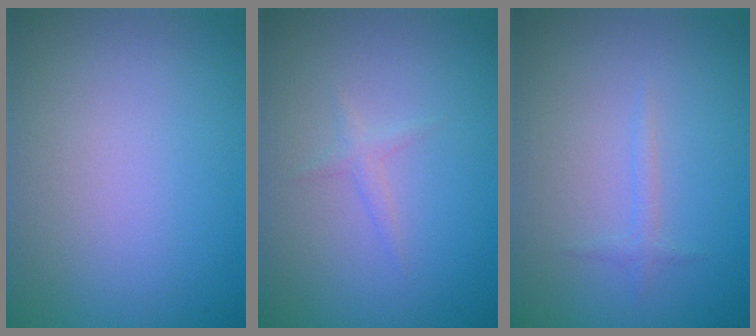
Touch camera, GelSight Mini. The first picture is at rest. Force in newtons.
{"total": 0.5, "press": 0.5, "slide": 0.0}
{"total": 0.8, "press": 0.8, "slide": 0.0}